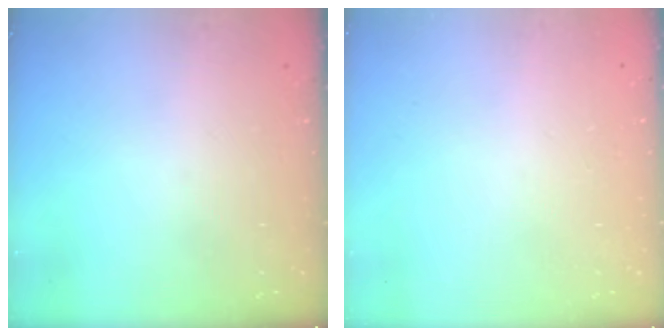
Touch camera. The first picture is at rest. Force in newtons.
{"total": 2.6, "press": 2.6, "slide": 0.2}